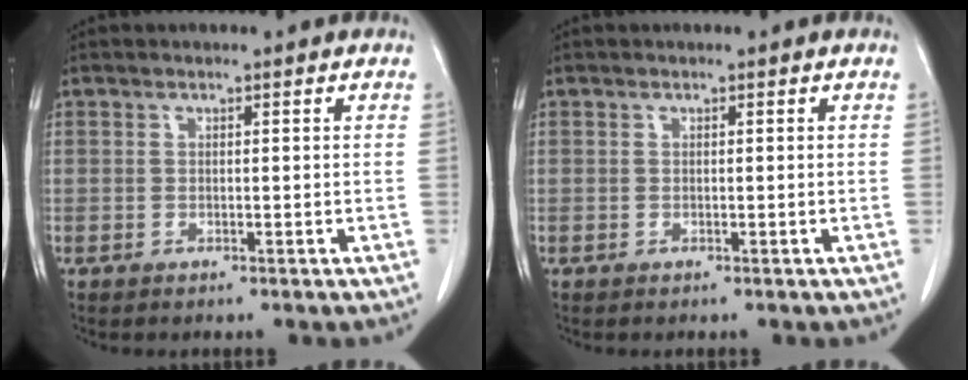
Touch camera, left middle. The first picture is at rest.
{"total": 0.0}